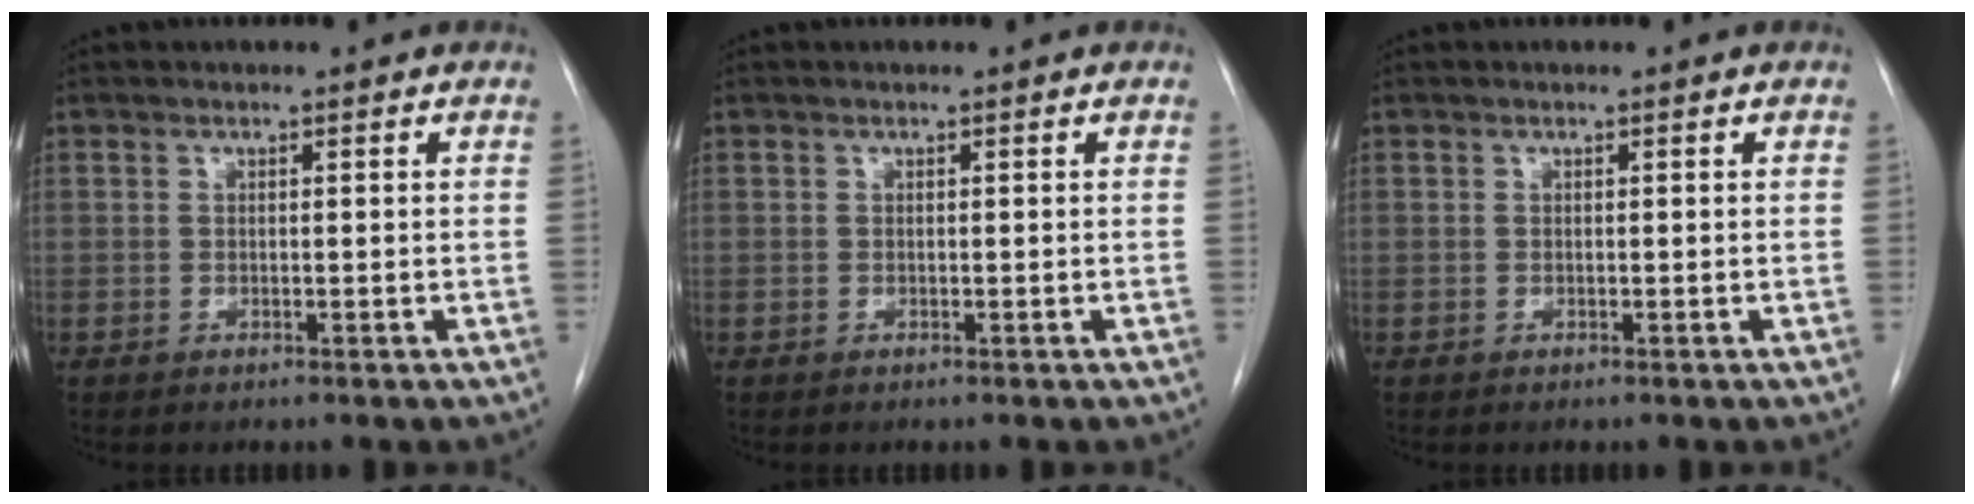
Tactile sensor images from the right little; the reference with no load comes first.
{"total": 0.0}
{"total": 0.0}